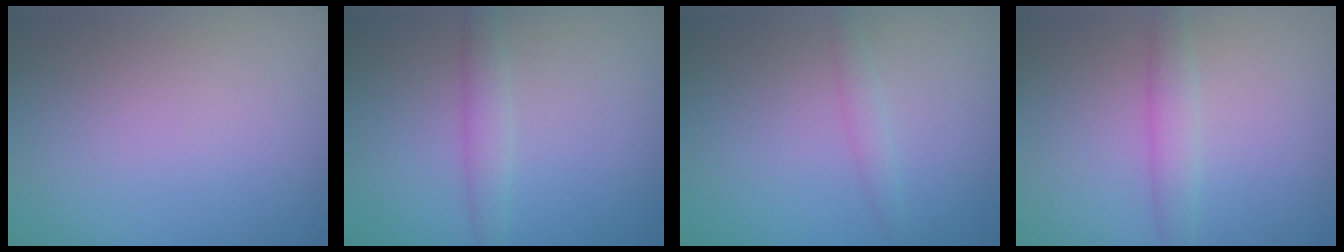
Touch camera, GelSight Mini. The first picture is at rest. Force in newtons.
{"total": 1.9, "press": 1.9, "slide": 0.1}
{"total": 1.2, "press": 1.2, "slide": 0.1}
{"total": 2.2, "press": 2.2, "slide": 0.1}